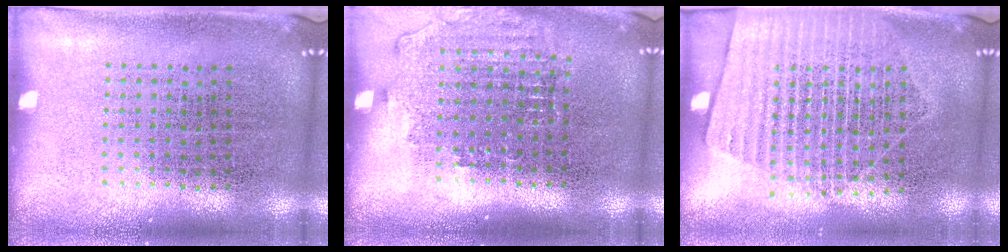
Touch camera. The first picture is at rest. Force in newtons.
{"total": 1.6, "press": 1.4, "slide": 0.6}
{"total": 1.6, "press": 1.4, "slide": 0.8}